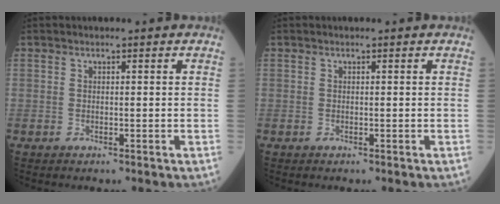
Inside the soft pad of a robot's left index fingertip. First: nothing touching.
{"total": 0.0}